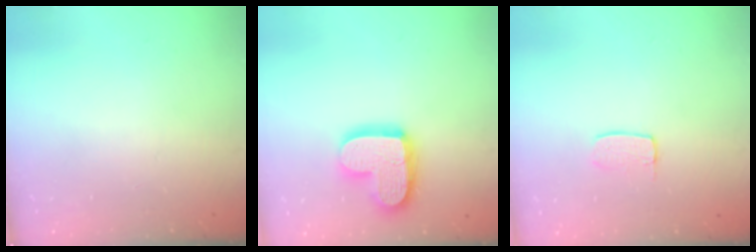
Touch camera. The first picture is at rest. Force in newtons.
{"total": 16.4, "press": 16.4, "slide": 1.1}
{"total": 4.8, "press": 4.8, "slide": 0.3}